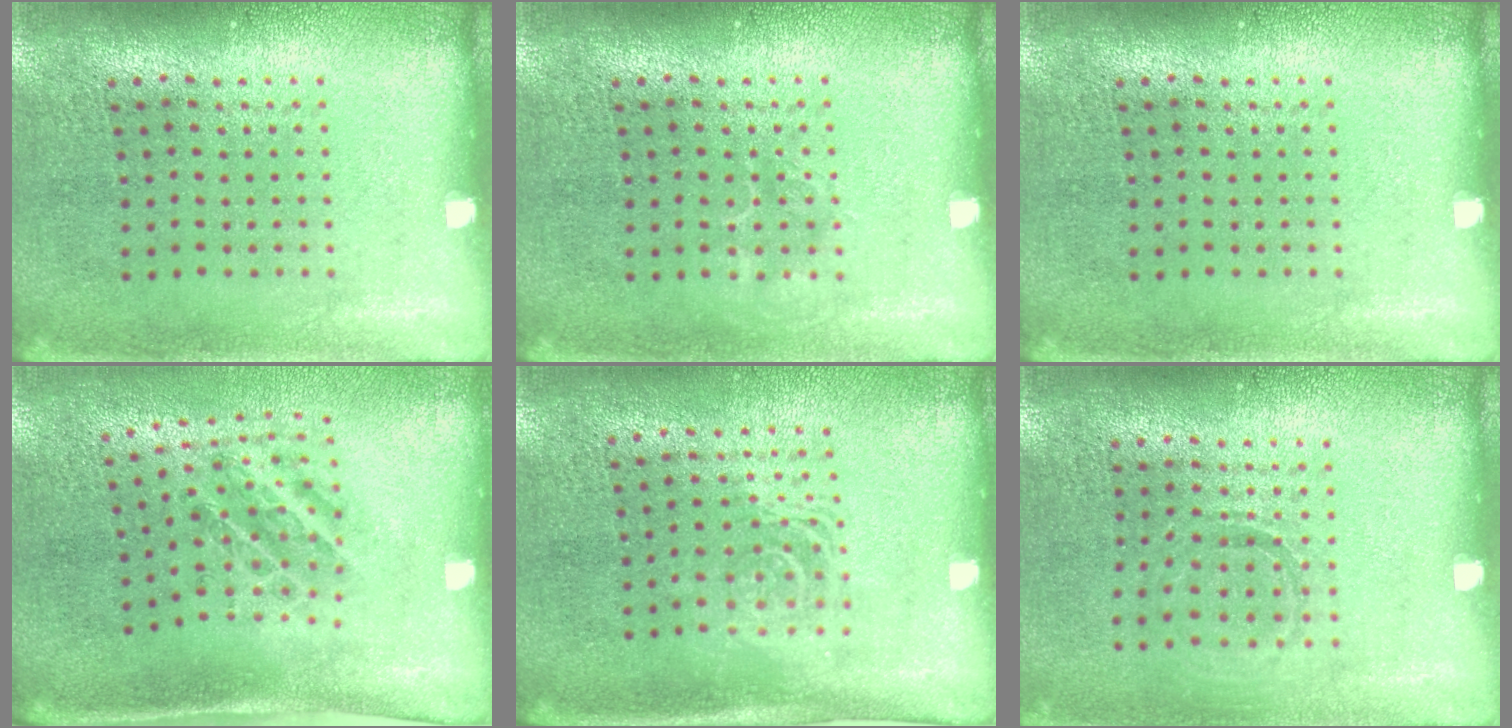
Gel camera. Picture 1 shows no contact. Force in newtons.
{"total": 1.0, "press": 0.9, "slide": 0.2}
{"total": 0.0}
{"total": 1.3, "press": 1.1, "slide": 0.6}
{"total": 1.6, "press": 1.3, "slide": 0.9}
{"total": 0.9, "press": 0.9, "slide": 0.2}